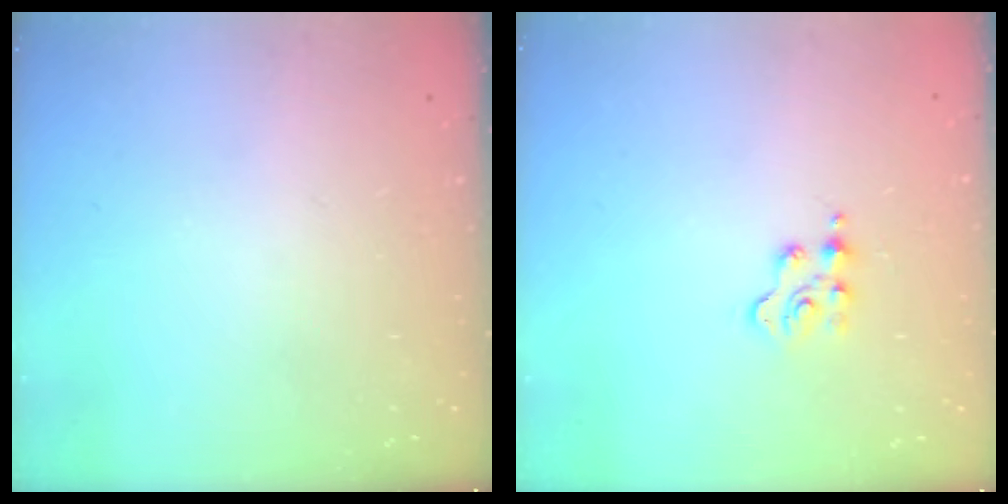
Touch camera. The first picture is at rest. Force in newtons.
{"total": 2.5, "press": 2.4, "slide": 0.5}